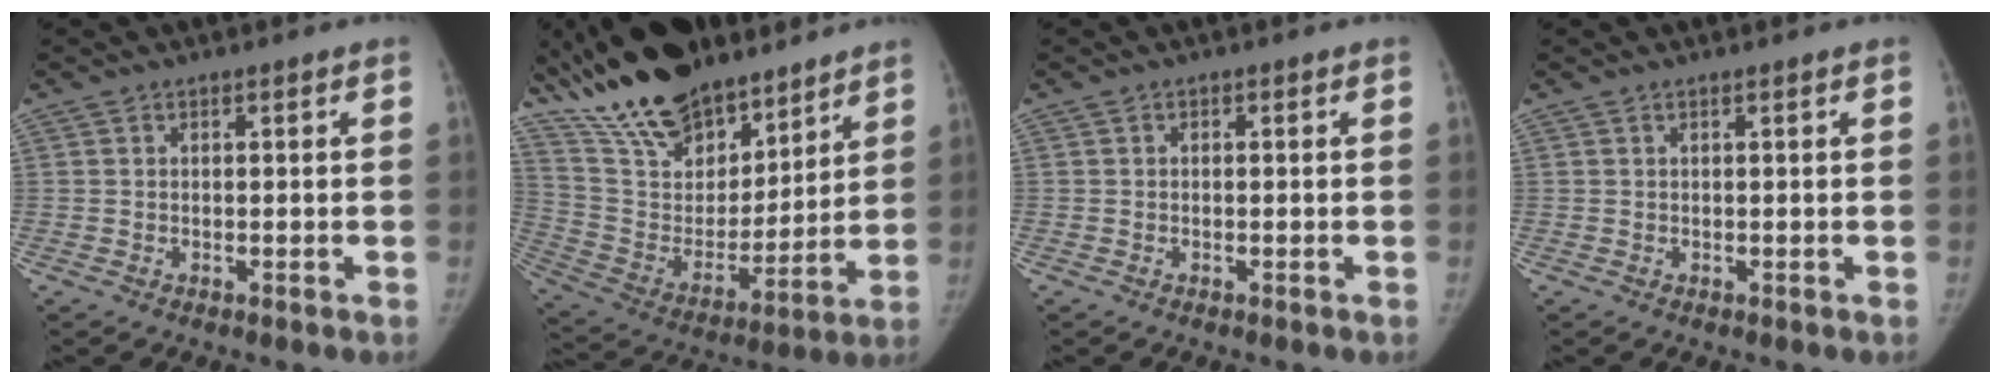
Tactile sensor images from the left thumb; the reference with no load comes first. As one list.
[{"total": 25.6, "force": [20.2, 10.9, 11.4], "torque": [-0.183, -0.070, 0.357]}, {"total": 0.0}, {"total": 0.0}]